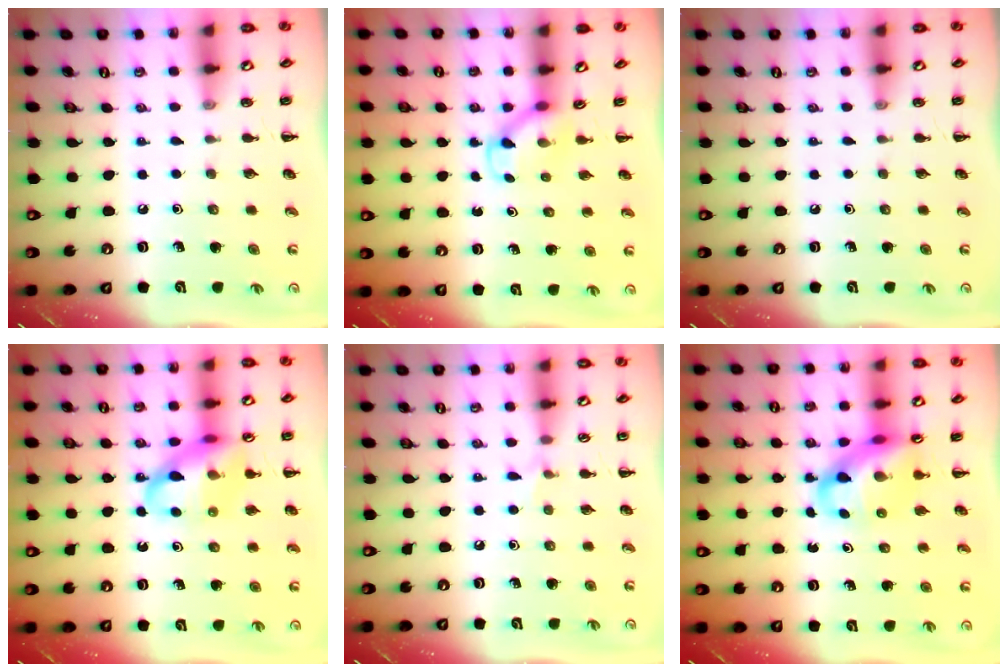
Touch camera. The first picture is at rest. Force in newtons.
{"total": 3.3, "press": 3.0, "slide": 1.2}
{"total": 0.0}
{"total": 14.7, "press": 14.4, "slide": 2.8}
{"total": 4.6, "press": 4.5, "slide": 1.1}
{"total": 10.2, "press": 9.8, "slide": 2.8}